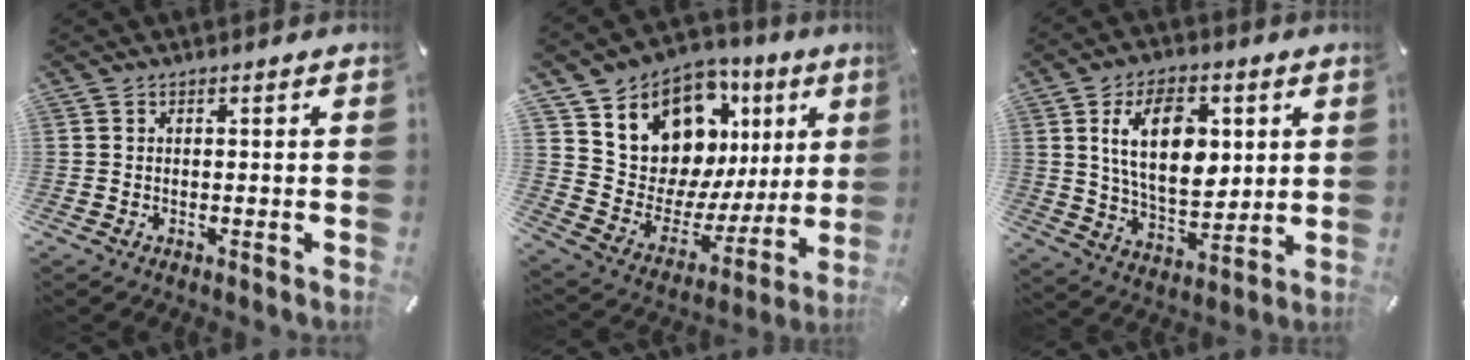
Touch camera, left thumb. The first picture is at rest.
{"total": 12.3, "force": [8.0, 8.7, 3.4], "torque": [-0.060, -0.085, 0.147]}
{"total": 15.6, "force": [4.3, 9.8, 11.4], "torque": [-0.215, 0.000, 0.070]}